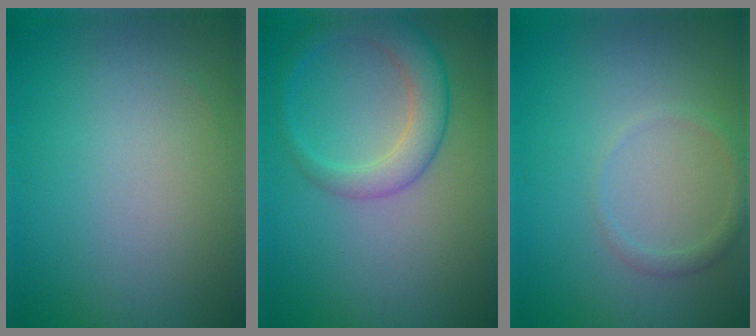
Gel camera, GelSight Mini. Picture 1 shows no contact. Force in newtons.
{"total": 4.1, "press": 4.0, "slide": 0.3}
{"total": 1.3, "press": 1.3, "slide": 0.0}